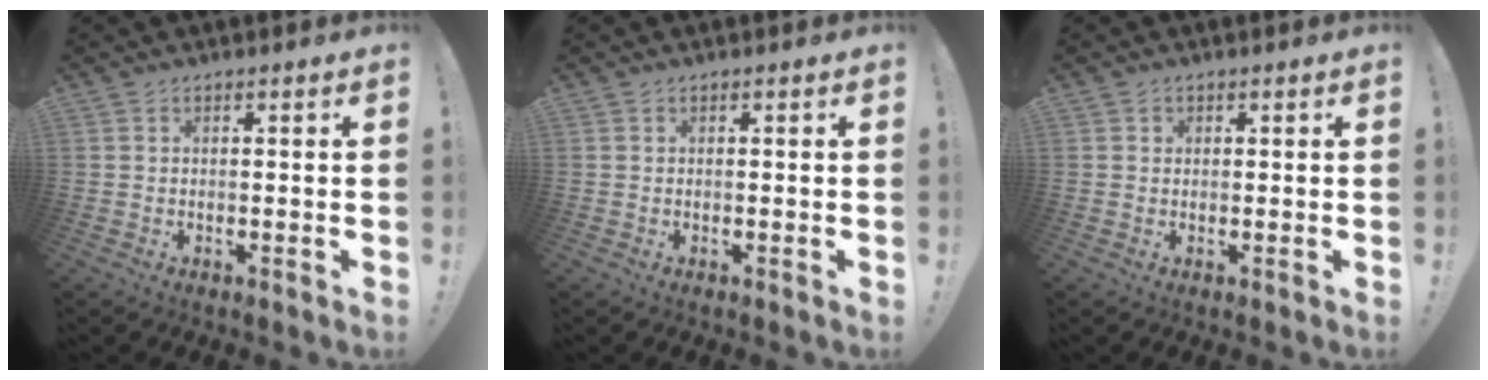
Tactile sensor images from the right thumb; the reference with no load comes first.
{"total": 0.0}
{"total": 0.9, "force": [0.4, 0.8, 0.1], "torque": [0.000, 0.000, 0.008]}